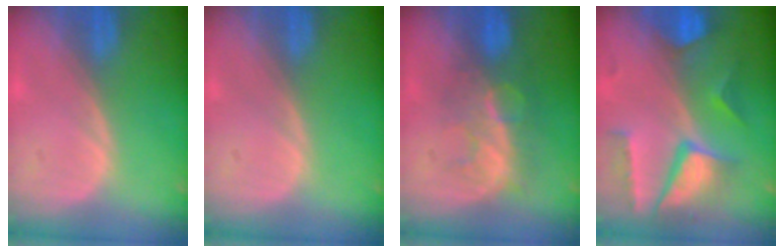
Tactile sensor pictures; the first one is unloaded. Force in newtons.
{"total": 0.0}
{"total": 8.1, "press": 7.1, "slide": 3.8}
{"total": 10.4, "press": 8.7, "slide": 5.7}